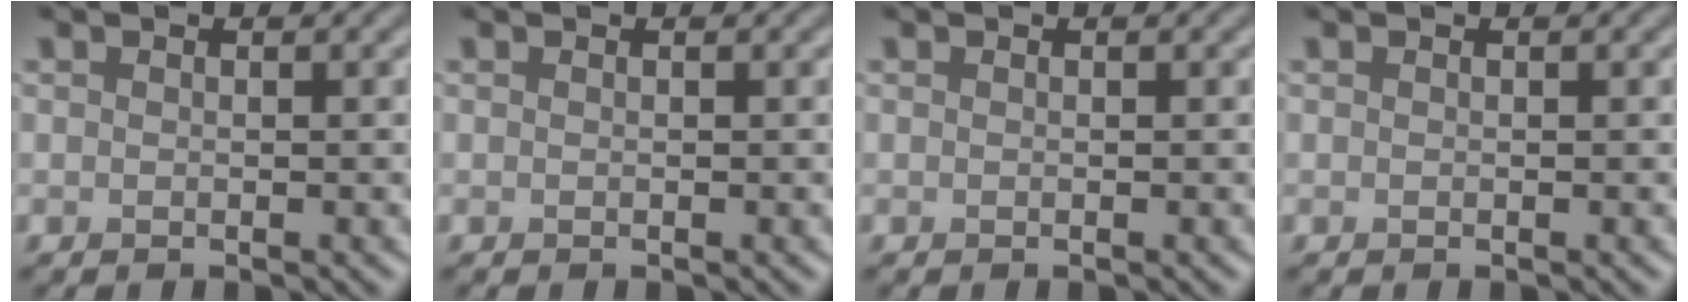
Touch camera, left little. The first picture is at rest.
{"total": 0.0}
{"total": 0.0}
{"total": 0.0}